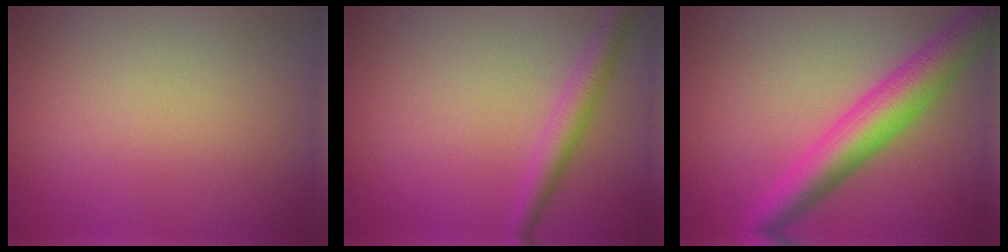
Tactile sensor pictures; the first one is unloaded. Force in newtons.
{"total": 2.8, "press": 2.8, "slide": 0.1}
{"total": 6.4, "press": 6.4, "slide": 0.2}